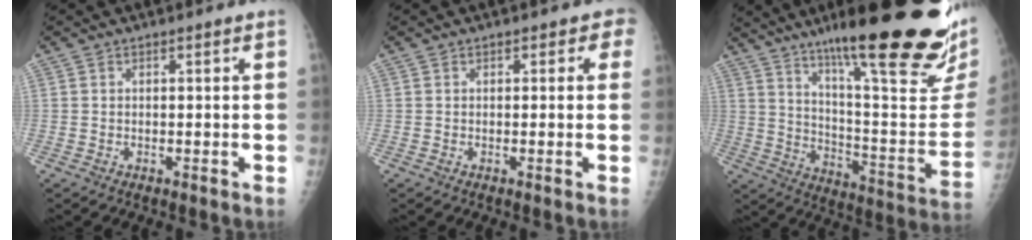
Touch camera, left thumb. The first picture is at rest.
{"total": 2.0, "force": [0.8, 1.4, 1.1], "torque": [0.015, 0.003, 0.002]}
{"total": 32.2, "force": [20.3, 5.8, 24.3], "torque": [-0.287, -0.074, 0.302]}